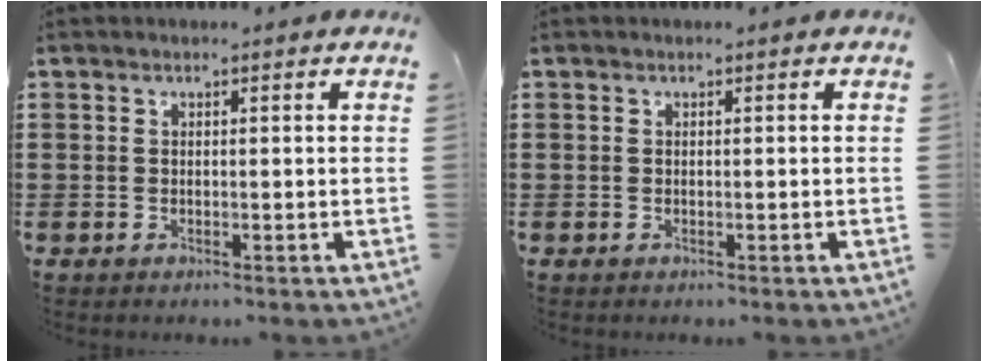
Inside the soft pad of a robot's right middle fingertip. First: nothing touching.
{"total": 0.0}